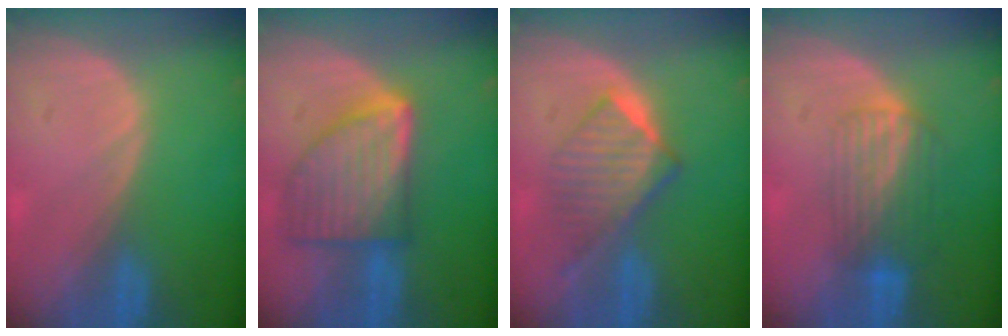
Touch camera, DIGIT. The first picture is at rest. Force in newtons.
{"total": 9.3, "press": 9.3, "slide": 0.4}
{"total": 6.5, "press": 6.2, "slide": 2.1}
{"total": 6.8, "press": 5.9, "slide": 3.4}